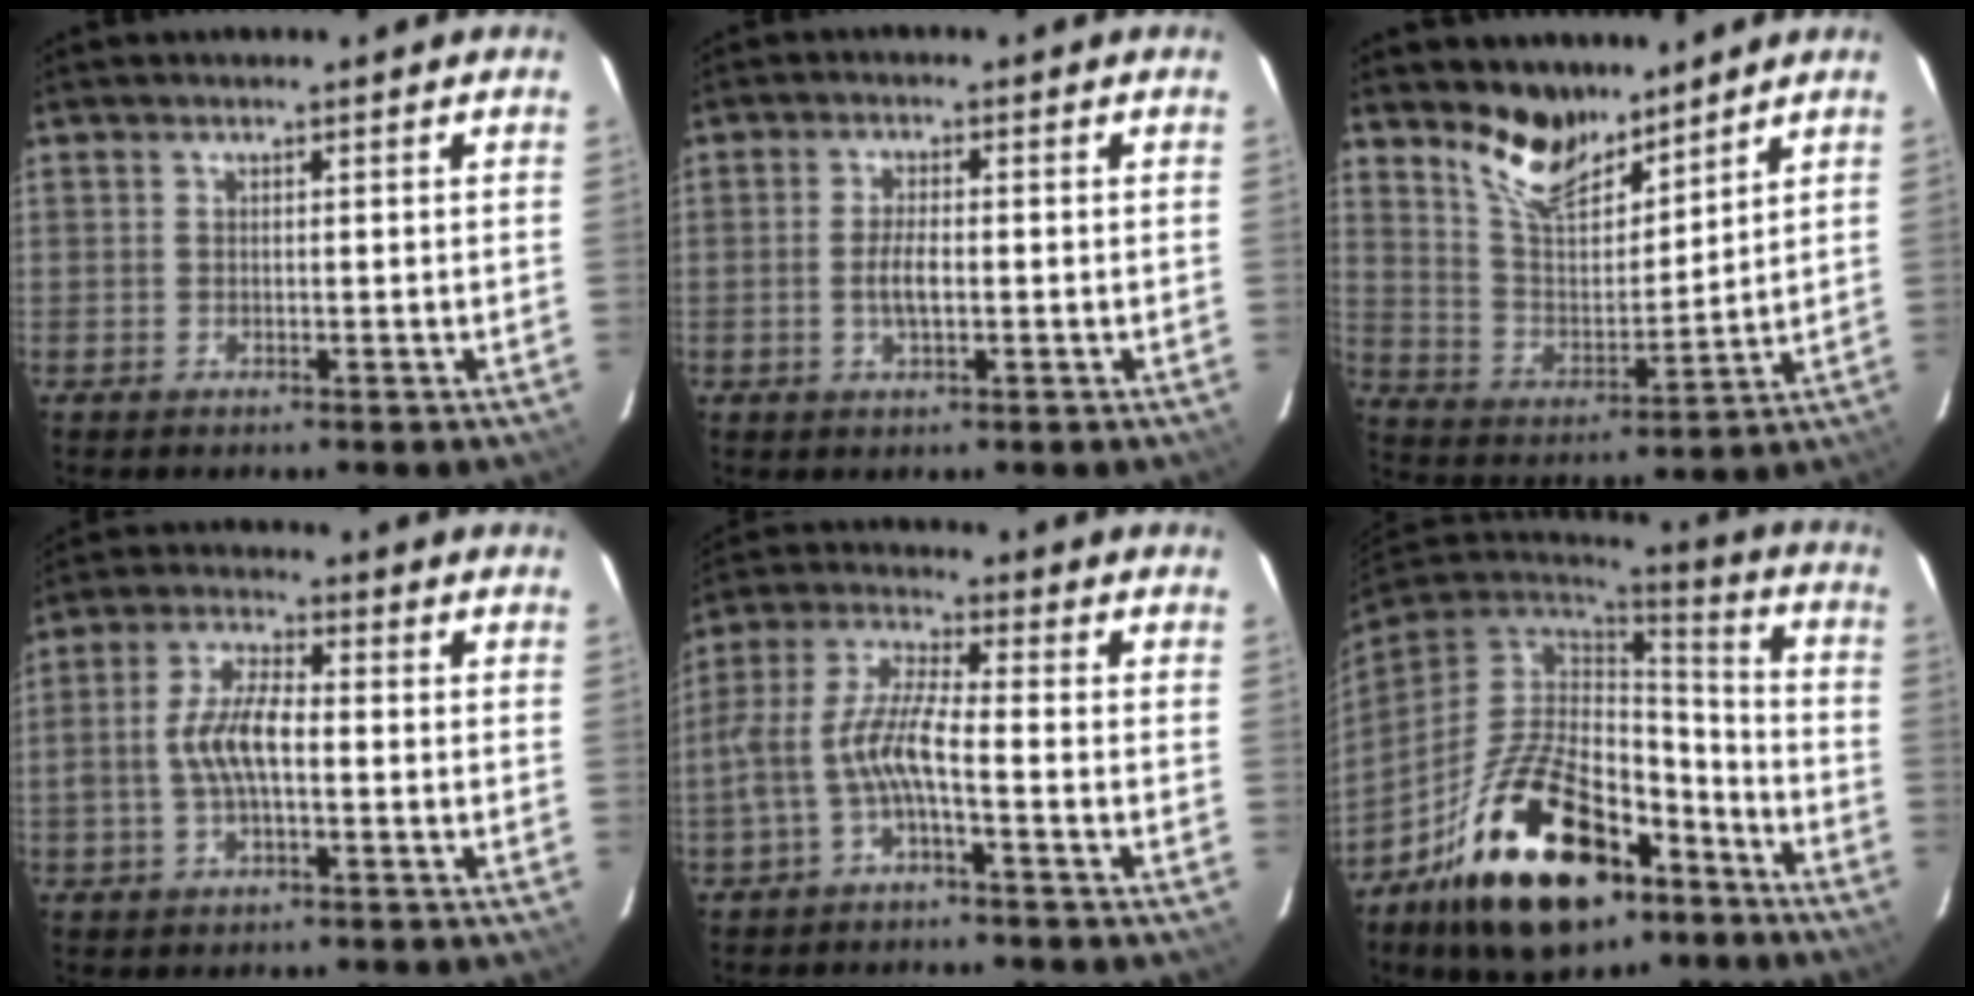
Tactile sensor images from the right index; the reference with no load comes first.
{"total": 1.7, "force": [-0.3, 0.7, 1.5], "torque": [-0.031, -0.002, -0.006]}
{"total": 11.5, "force": [9.3, 4.3, 5.1], "torque": [-0.102, -0.004, 0.179]}
{"total": 7.6, "force": [-1.1, 3.0, 6.8], "torque": [-0.139, 0.012, -0.020]}
{"total": 8.1, "force": [-3.1, 1.3, 7.4], "torque": [-0.174, 0.012, -0.058]}
{"total": 25.9, "force": [-14.4, 13.4, 16.9], "torque": [-0.324, 0.006, -0.219]}